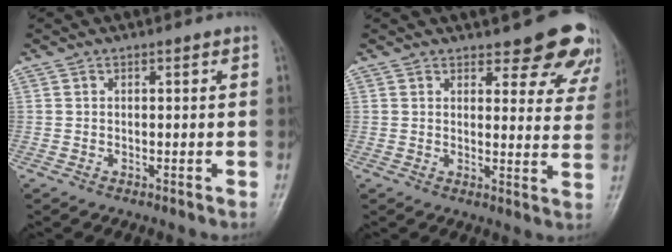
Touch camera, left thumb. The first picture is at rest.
{"total": 12.0, "force": [9.8, 4.4, 5.3], "torque": [-0.009, -0.060, 0.097]}